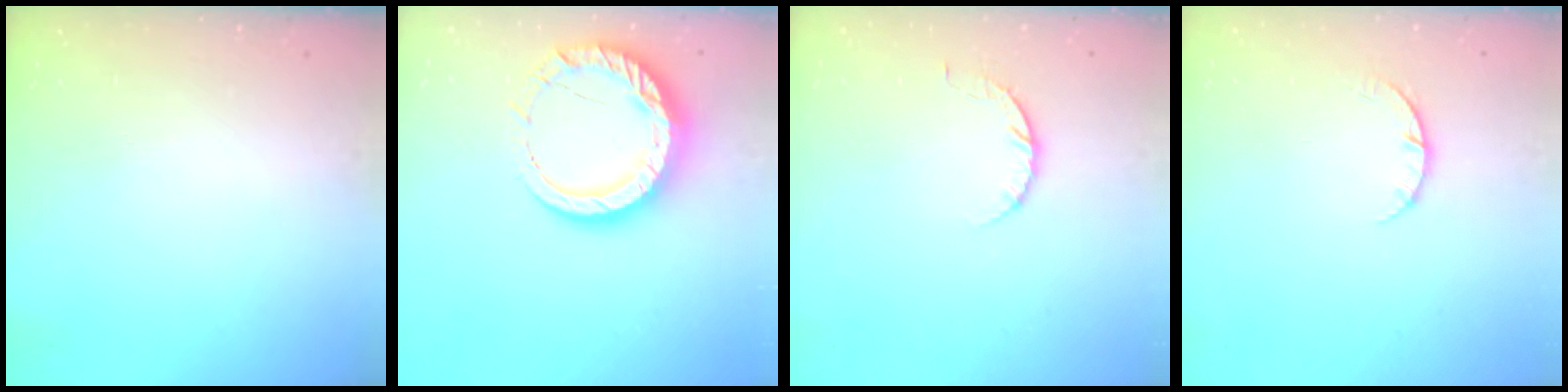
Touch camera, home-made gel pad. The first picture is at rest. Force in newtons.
{"total": 14.3, "press": 14.3, "slide": 1.3}
{"total": 5.2, "press": 5.2, "slide": 0.8}
{"total": 3.6, "press": 3.6, "slide": 0.5}